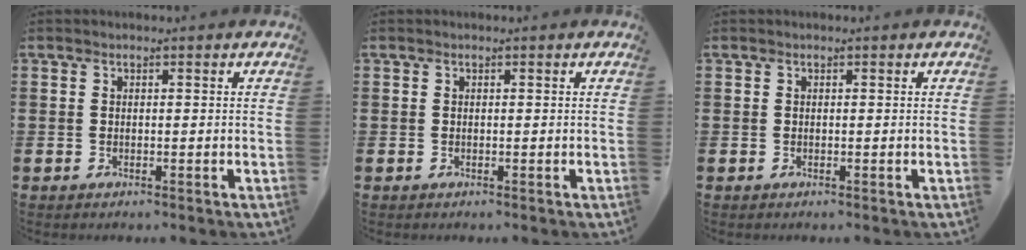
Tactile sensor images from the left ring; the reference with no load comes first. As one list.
[{"total": 0.0}, {"total": 0.0}]